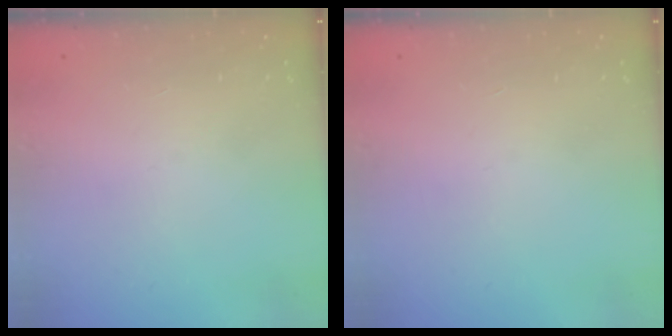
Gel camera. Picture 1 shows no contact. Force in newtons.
{"total": 0.0}